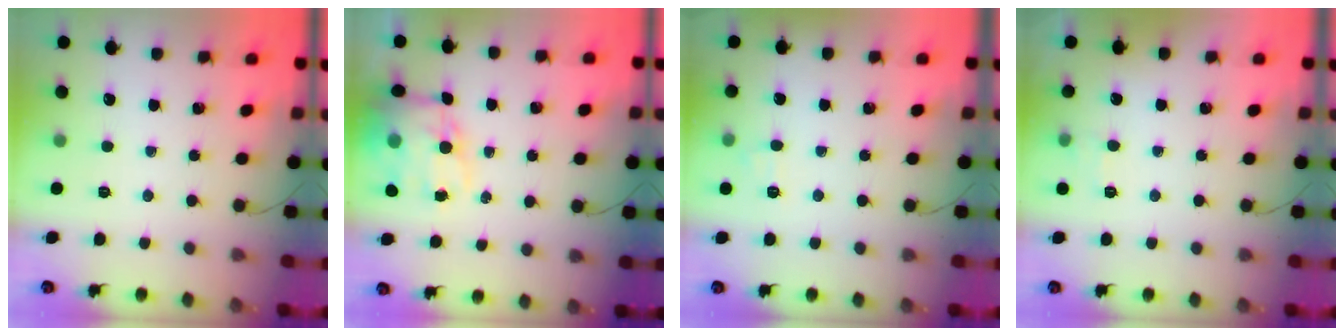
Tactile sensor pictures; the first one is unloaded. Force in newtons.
{"total": 14.0, "press": 13.6, "slide": 3.5}
{"total": 5.6, "press": 5.4, "slide": 1.4}
{"total": 4.5, "press": 4.0, "slide": 2.1}